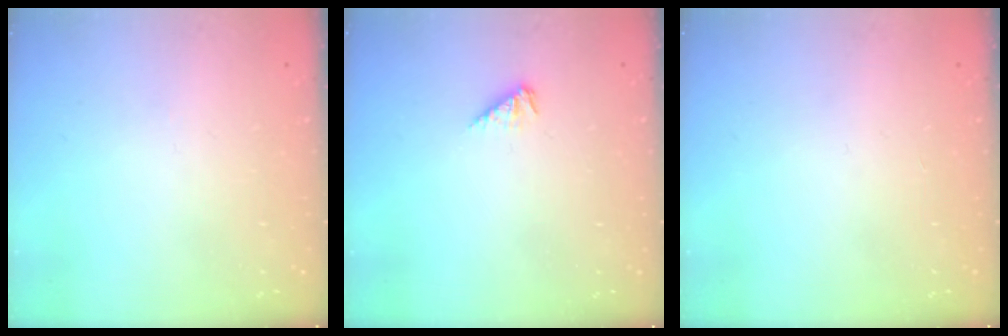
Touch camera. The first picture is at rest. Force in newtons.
{"total": 4.0, "press": 4.0, "slide": 0.6}
{"total": 0.0}